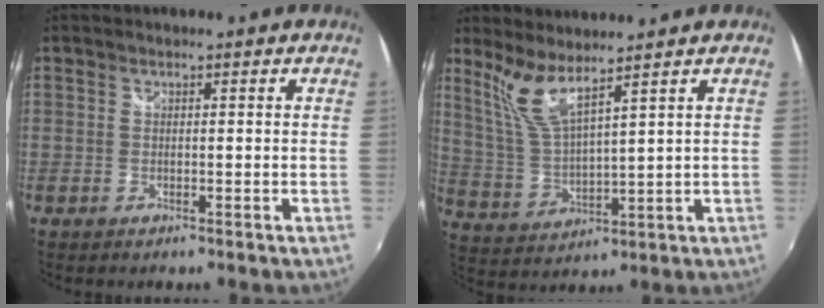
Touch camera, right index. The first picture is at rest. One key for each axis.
{"total": 7.5, "fx": 5.7, "fy": 0.5, "fz": 4.8, "tx": -0.098, "ty": -0.009, "tz": 0.128}